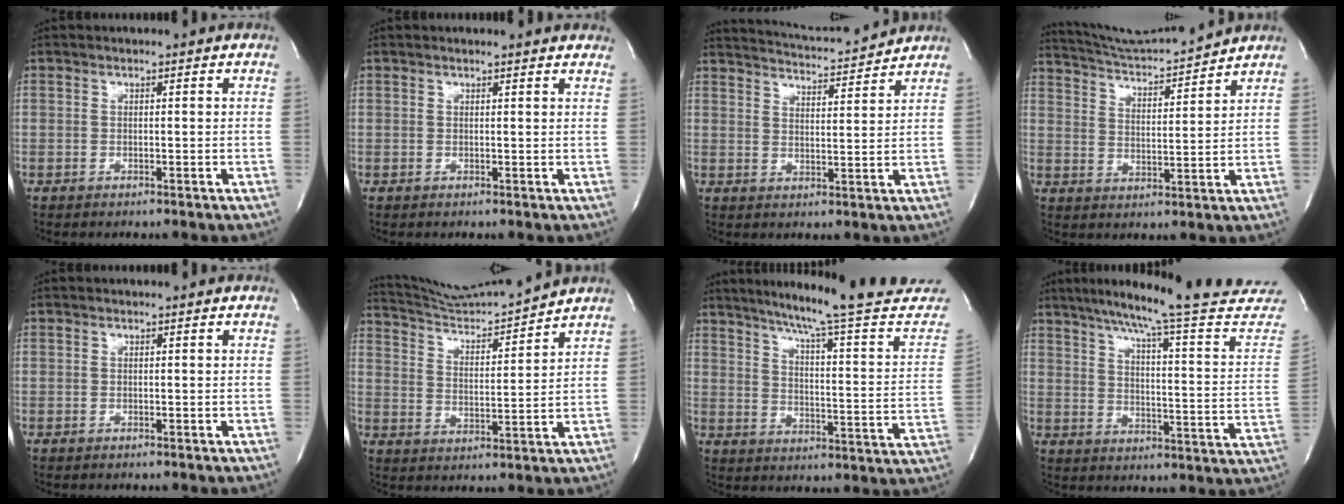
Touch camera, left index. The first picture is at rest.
{"total": 3.9, "force": [3.7, 0.5, 1.2], "torque": [-0.019, 0.002, 0.025]}
{"total": 10.2, "force": [10.0, -0.1, 2.2], "torque": [-0.045, 0.000, 0.144]}
{"total": 12.0, "force": [11.6, -0.8, 3.1], "torque": [-0.062, 0.001, 0.187]}
{"total": 0.0}
{"total": 11.2, "force": [10.8, -1.8, 2.0], "torque": [-0.046, -0.013, 0.189]}
{"total": 24.4, "force": [21.7, -0.1, 11.1], "torque": [-0.160, -0.078, 0.272]}
{"total": 25.9, "force": [23.3, -0.5, 11.2], "torque": [-0.167, -0.092, 0.289]}